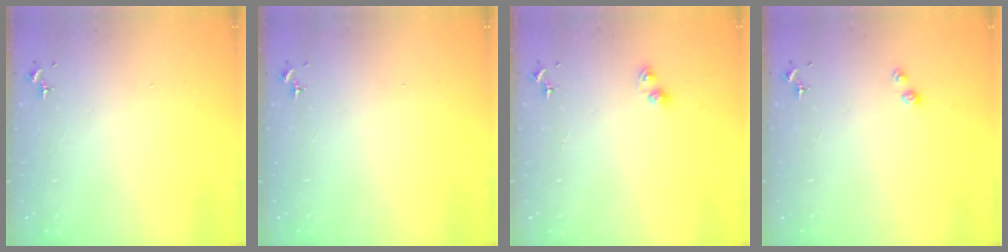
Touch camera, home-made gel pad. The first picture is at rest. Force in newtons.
{"total": 0.0}
{"total": 4.3, "press": 4.3, "slide": 0.1}
{"total": 4.0, "press": 3.9, "slide": 0.6}